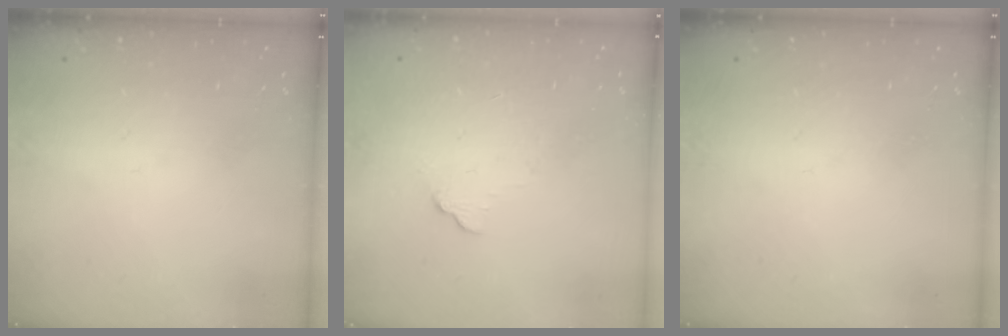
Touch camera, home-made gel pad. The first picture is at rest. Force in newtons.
{"total": 6.4, "press": 6.4, "slide": 0.4}
{"total": 0.0}